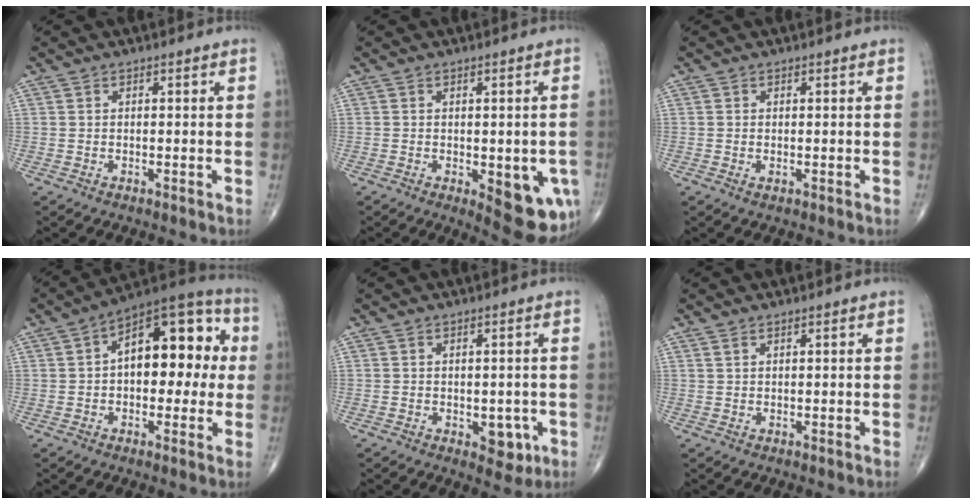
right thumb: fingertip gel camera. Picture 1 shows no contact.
{"total": 10.5, "force": [-2.9, 4.4, 9.1], "torque": [-0.087, -0.006, -0.025]}
{"total": 0.7, "force": [-0.1, 0.4, 0.5], "torque": [-0.011, -0.002, 0.000]}
{"total": 17.4, "force": [2.0, 9.5, 14.5], "torque": [-0.167, 0.043, 0.019]}
{"total": 4.6, "force": [-1.3, 2.9, 3.3], "torque": [-0.012, 0.000, -0.010]}
{"total": 0.7, "force": [0.6, 0.1, 0.4], "torque": [-0.009, 0.002, 0.015]}